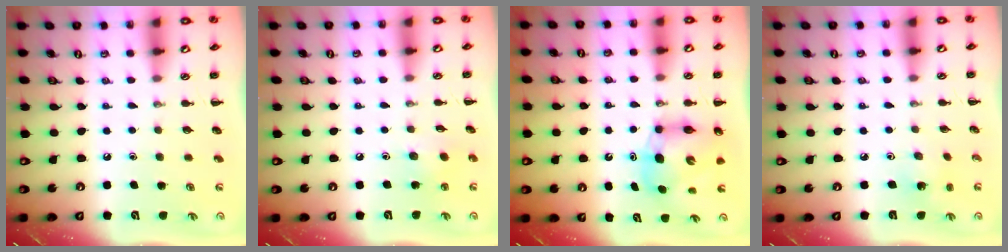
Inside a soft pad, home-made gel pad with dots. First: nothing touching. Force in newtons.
{"total": 3.8, "press": 3.7, "slide": 1.1}
{"total": 7.4, "press": 7.1, "slide": 2.2}
{"total": 1.5, "press": 1.4, "slide": 0.5}